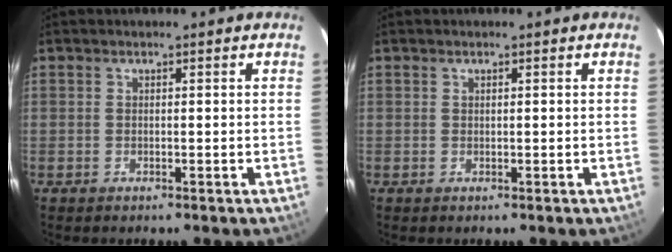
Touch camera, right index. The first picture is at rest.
{"total": 0.0}